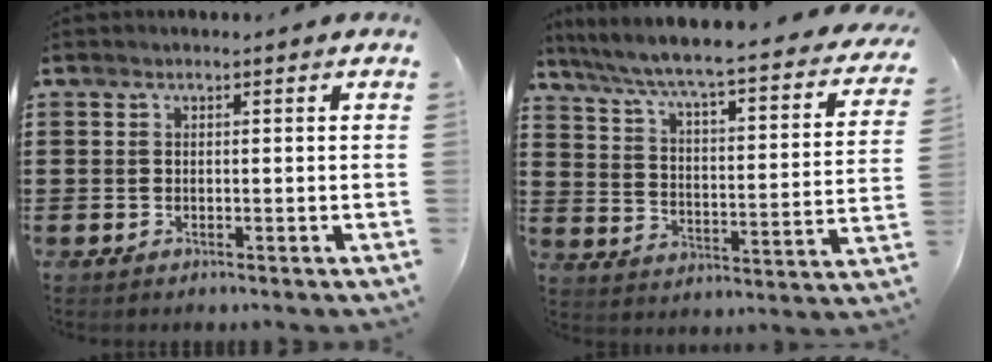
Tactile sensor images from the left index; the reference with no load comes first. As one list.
[{"total": 4.8, "force": [4.0, -0.2, 2.7], "torque": [-0.073, -0.044, 0.057]}]